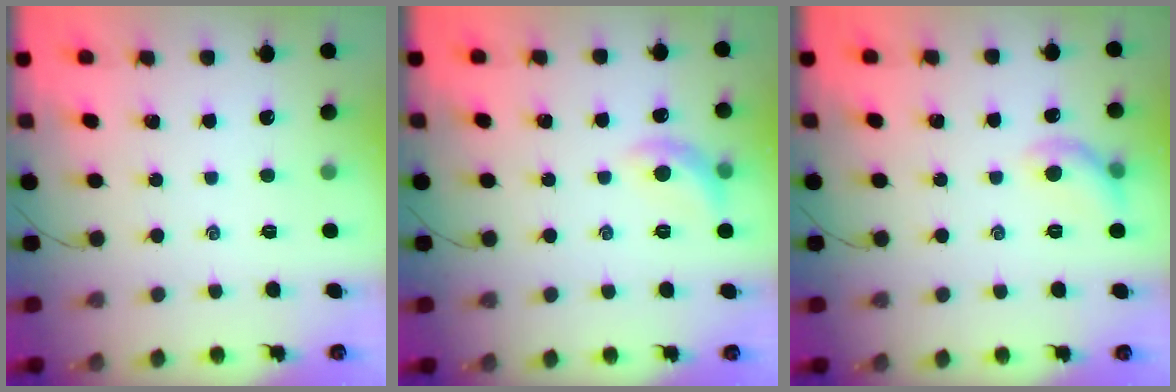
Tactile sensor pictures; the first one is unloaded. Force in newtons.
{"total": 7.9, "press": 7.9, "slide": 0.5}
{"total": 7.6, "press": 7.5, "slide": 0.7}